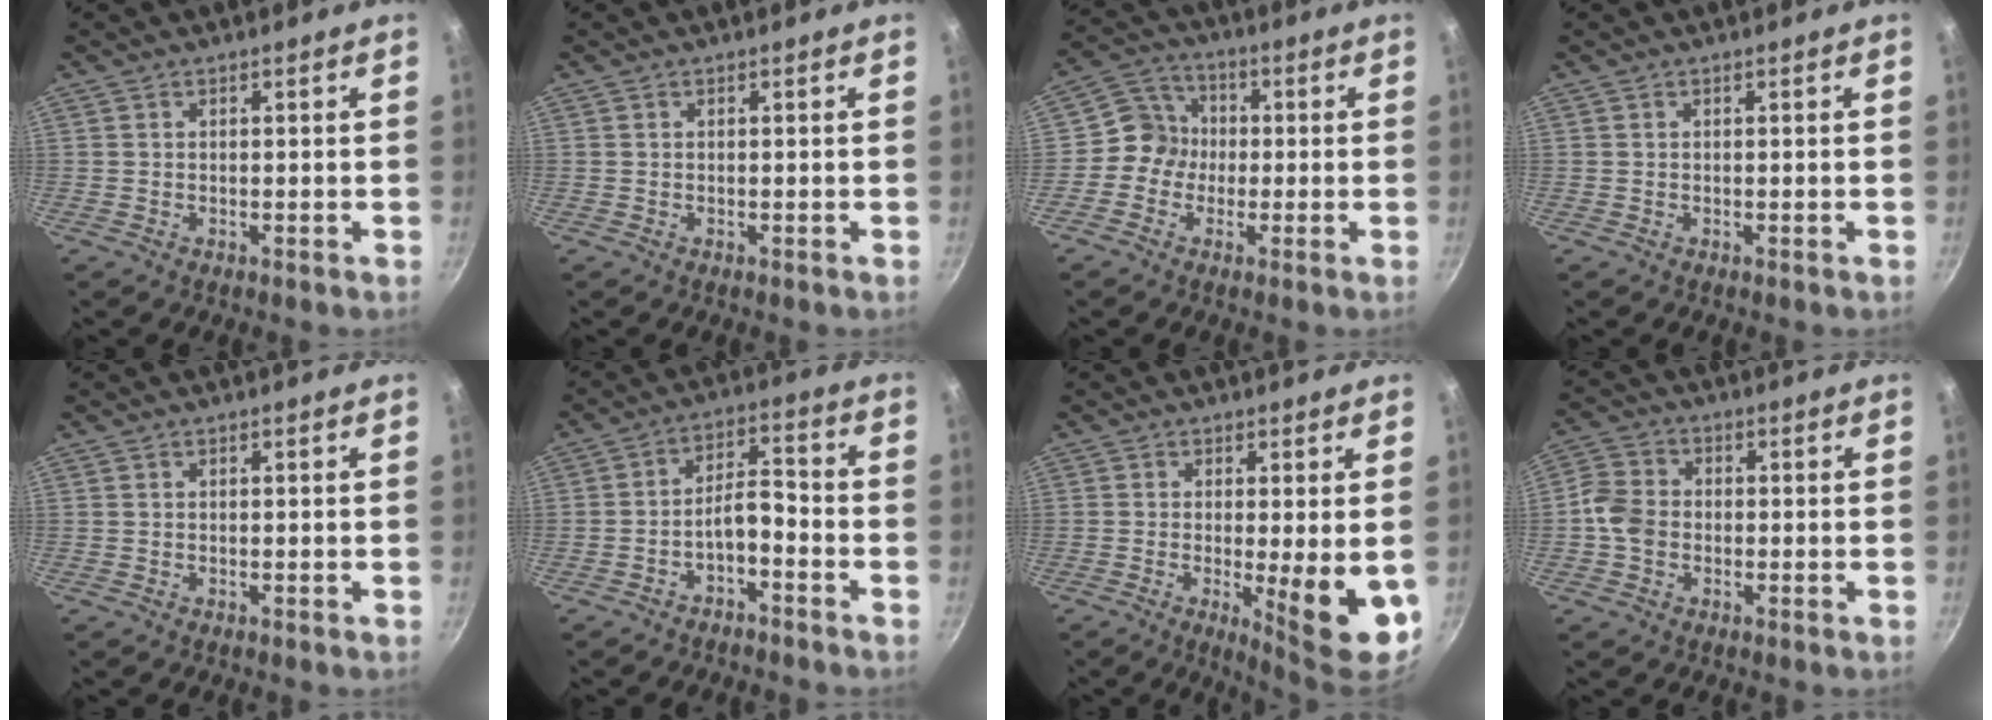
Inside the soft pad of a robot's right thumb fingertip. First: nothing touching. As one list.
[{"total": 0.0}, {"total": 6.9, "force": [-0.8, 6.5, 2.2], "torque": [-0.001, 0.022, -0.035]}, {"total": 0.0}, {"total": 0.0}, {"total": 6.0, "force": [-3.4, 2.4, 4.3], "torque": [-0.067, 0.052, -0.056]}, {"total": 10.2, "force": [-1.6, 2.0, 9.8], "torque": [-0.124, -0.012, -0.012]}, {"total": 6.0, "force": [-1.1, 4.9, 3.3], "torque": [-0.052, 0.015, -0.037]}]